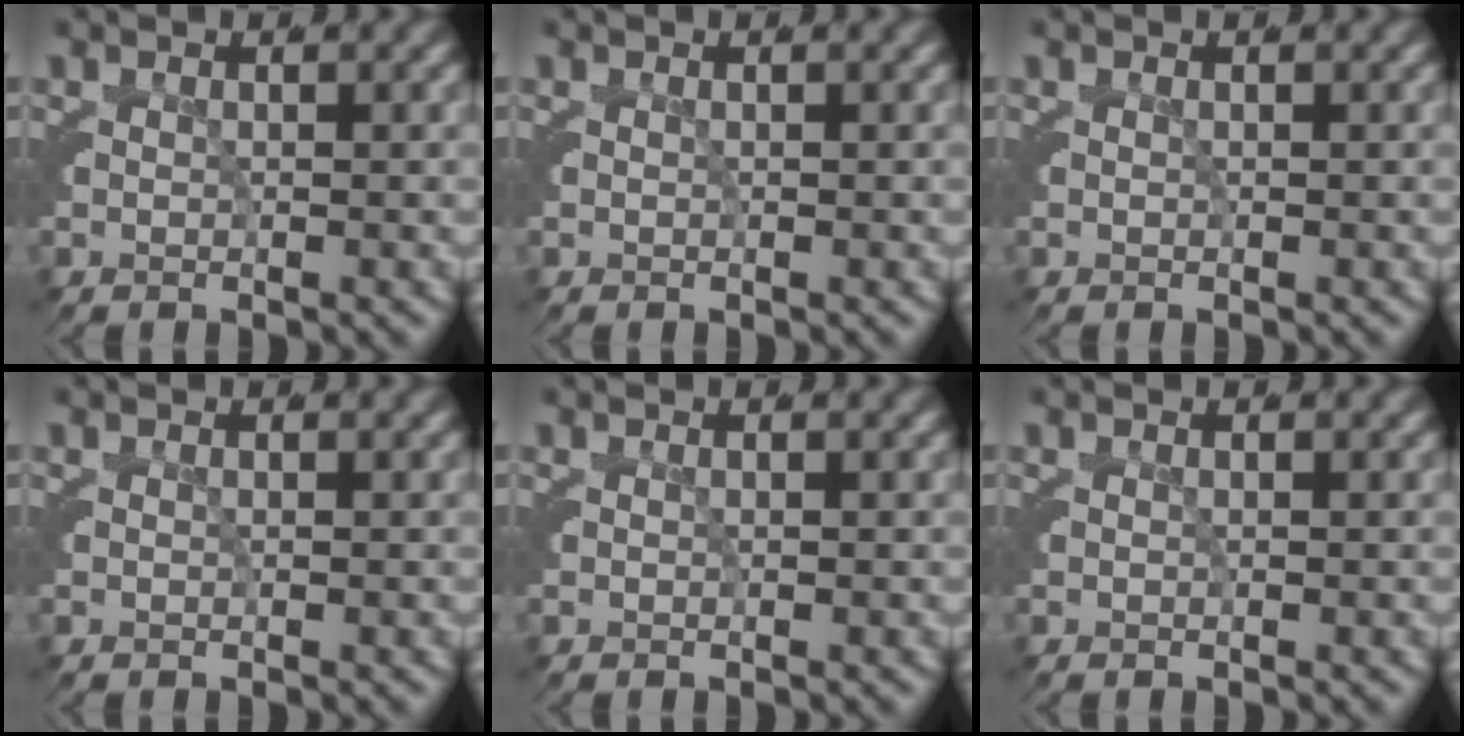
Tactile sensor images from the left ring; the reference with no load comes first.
{"total": 0.0}
{"total": 0.0}
{"total": 0.0}
{"total": 0.0}
{"total": 0.0}